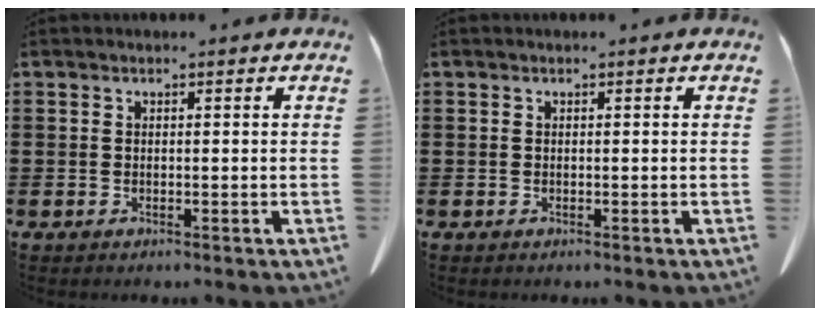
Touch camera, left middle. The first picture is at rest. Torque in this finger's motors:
{"motor_torque": [-0.18, 0.13, 0.03, 0.01]}